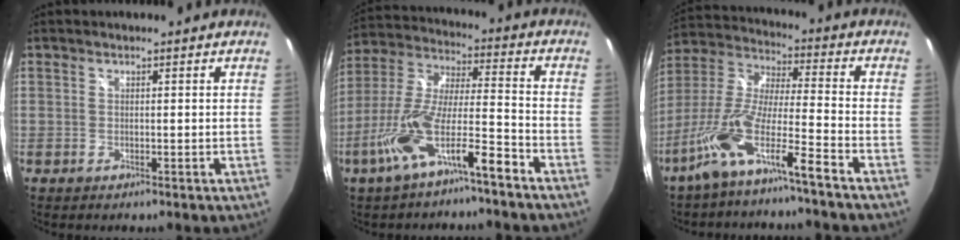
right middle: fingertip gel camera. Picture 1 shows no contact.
{"total": 14.0, "force": [-8.6, 2.1, 10.9], "torque": [-0.225, -0.009, -0.158]}
{"total": 12.3, "force": [-8.4, -0.1, 9.0], "torque": [-0.183, -0.006, -0.161]}